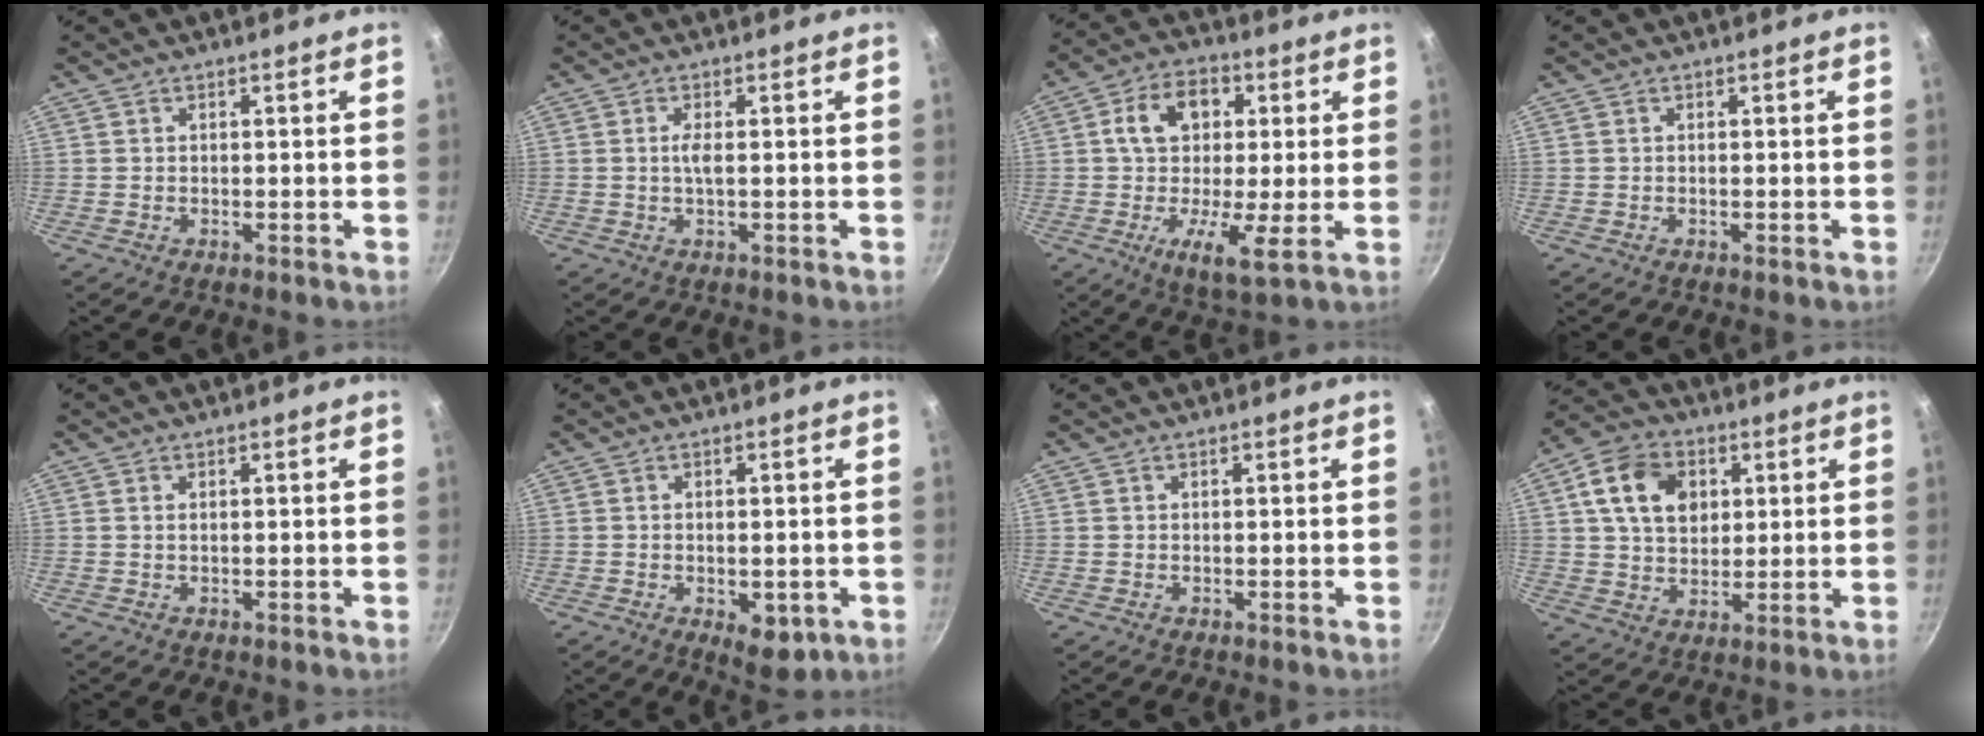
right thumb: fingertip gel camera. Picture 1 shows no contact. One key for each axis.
{"total": 2.0, "fx": 0.1, "fy": 0.4, "fz": 1.9, "tx": -0.046, "ty": 0.000, "tz": 0.003}
{"total": 14.1, "fx": 1.0, "fy": 7.5, "fz": 11.9, "tx": -0.183, "ty": 0.007, "tz": -0.001}
{"total": 0.0}
{"total": 0.5, "fx": 0.2, "fy": 0.2, "fz": 0.4, "tx": -0.008, "ty": 0.001, "tz": 0.003}
{"total": 6.5, "fx": -2.0, "fy": 3.2, "fz": 5.2, "tx": -0.058, "ty": 0.000, "tz": -0.018}
{"total": 0.0}
{"total": 12.3, "fx": 3.5, "fy": 9.0, "fz": 7.5, "tx": -0.110, "ty": 0.002, "tz": 0.054}